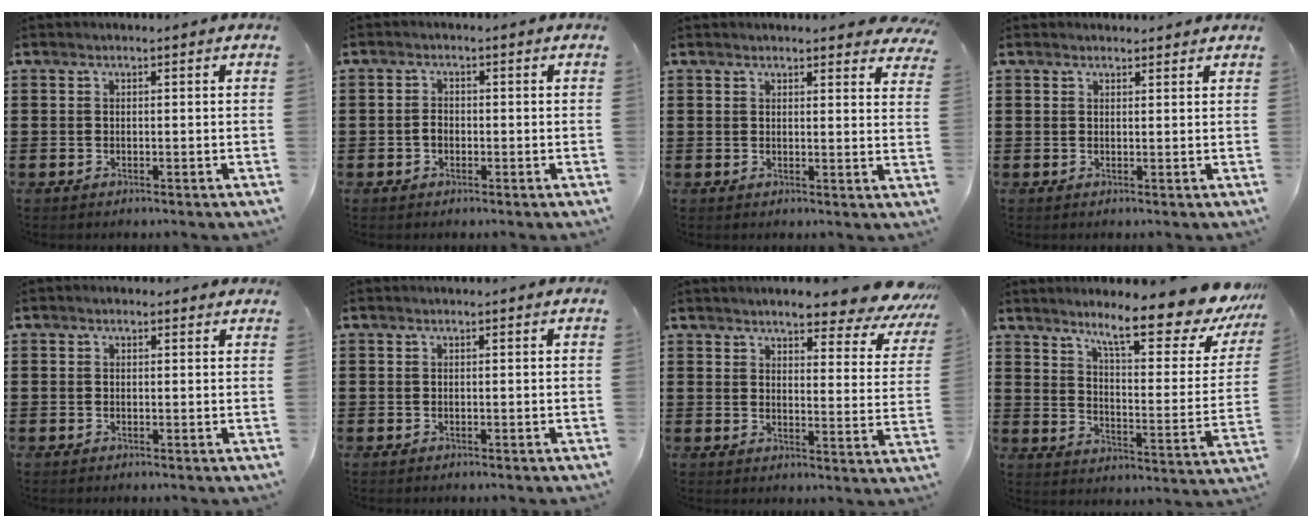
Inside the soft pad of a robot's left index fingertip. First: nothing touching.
{"total": 1.6, "force": [-0.4, 1.1, 1.1], "torque": [-0.032, 0.001, -0.011]}
{"total": 2.7, "force": [2.7, 0.0, 0.6], "torque": [-0.013, -0.011, 0.048]}
{"total": 1.2, "force": [1.2, 0.3, -0.1], "torque": [-0.003, 0.001, 0.024]}
{"total": 0.7, "force": [0.3, 0.6, 0.3], "torque": [-0.007, 0.006, 0.005]}
{"total": 0.0}
{"total": 6.2, "force": [5.4, 0.4, 2.9], "torque": [-0.062, -0.035, 0.090]}
{"total": 12.9, "force": [9.9, 1.5, 8.1], "torque": [-0.140, -0.058, 0.158]}